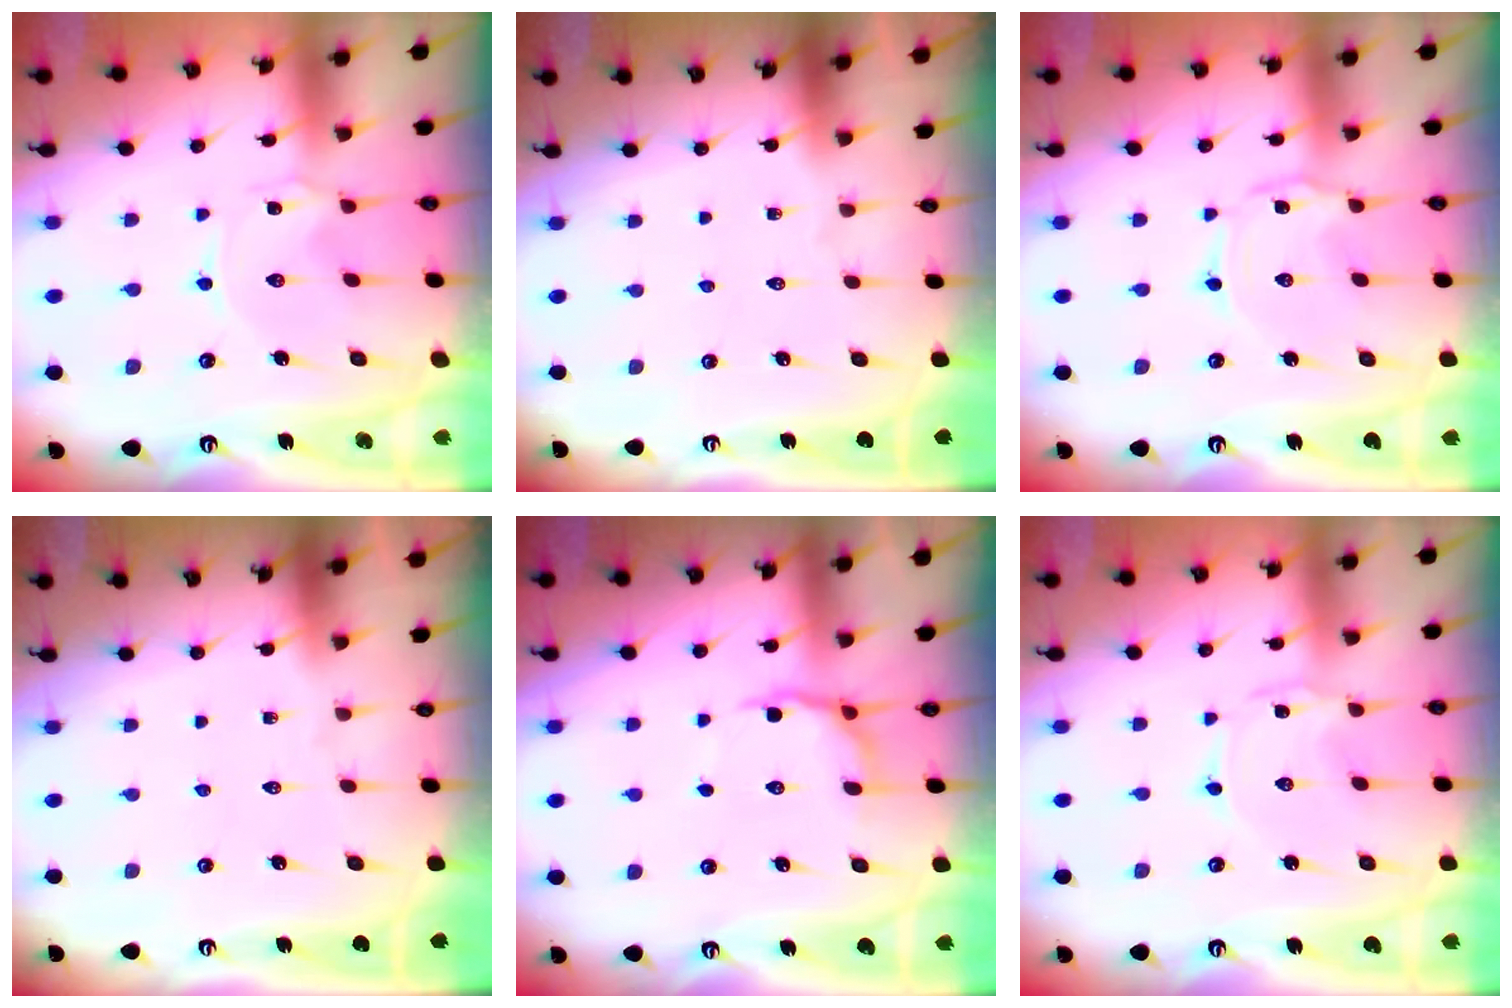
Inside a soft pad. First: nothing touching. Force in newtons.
{"total": 0.0}
{"total": 1.7, "press": 1.7, "slide": 0.2}
{"total": 0.0}
{"total": 7.9, "press": 7.6, "slide": 2.2}
{"total": 0.6, "press": 0.6, "slide": 0.1}